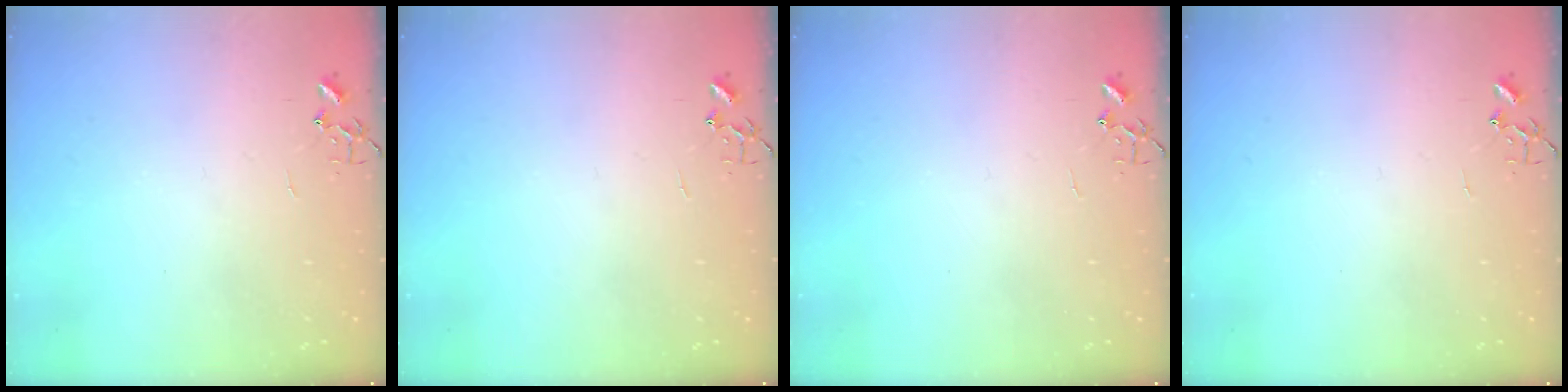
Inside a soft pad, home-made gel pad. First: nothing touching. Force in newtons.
{"total": 0.0}
{"total": 0.0}
{"total": 0.0}